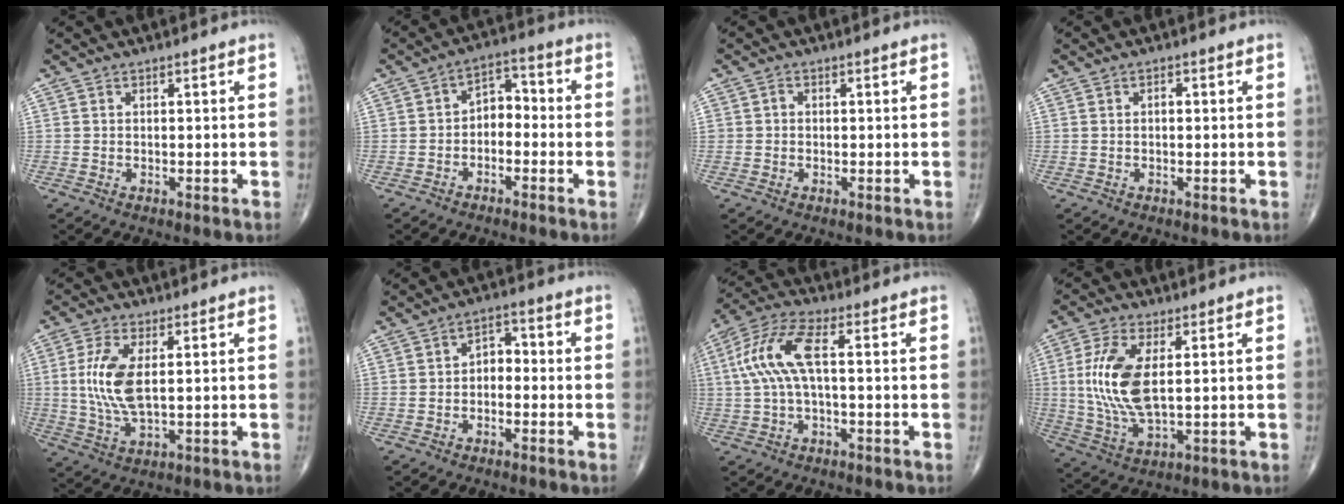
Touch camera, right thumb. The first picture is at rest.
{"total": 5.4, "force": [-1.6, 3.7, 3.5], "torque": [-0.032, 0.035, -0.042]}
{"total": 1.1, "force": [-0.1, 1.0, 0.4], "torque": [0.000, 0.004, -0.003]}
{"total": 0.8, "force": [0.0, 0.5, 0.6], "torque": [-0.006, 0.002, -0.003]}
{"total": 9.4, "force": [1.2, 3.9, 8.4], "torque": [-0.191, -0.007, 0.026]}
{"total": 4.0, "force": [-1.0, 2.8, 2.6], "torque": [-0.021, 0.024, -0.030]}
{"total": 10.0, "force": [0.8, 3.3, 9.4], "torque": [-0.226, 0.031, 0.013]}
{"total": 12.3, "force": [1.7, 5.2, 11.0], "torque": [-0.243, -0.010, 0.039]}